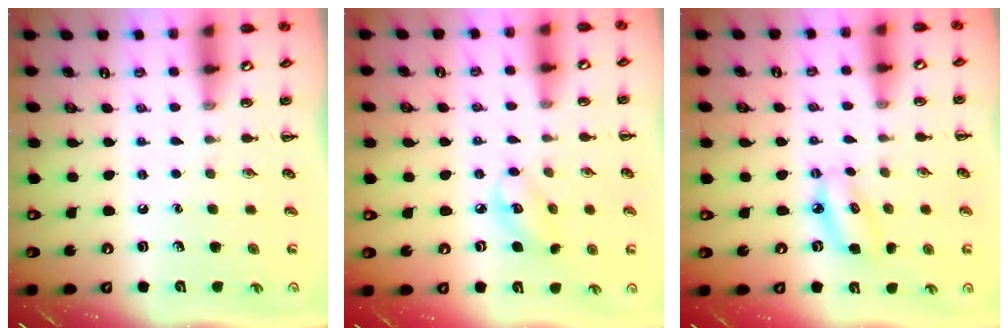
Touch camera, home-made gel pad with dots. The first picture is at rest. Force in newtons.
{"total": 5.9, "press": 5.8, "slide": 0.9}
{"total": 6.5, "press": 6.3, "slide": 1.5}